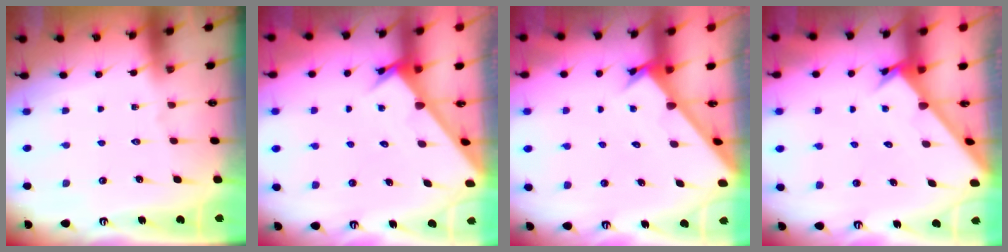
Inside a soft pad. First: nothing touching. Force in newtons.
{"total": 2.9, "press": 2.9, "slide": 0.1}
{"total": 2.4, "press": 2.4, "slide": 0.2}
{"total": 2.6, "press": 2.6, "slide": 0.3}